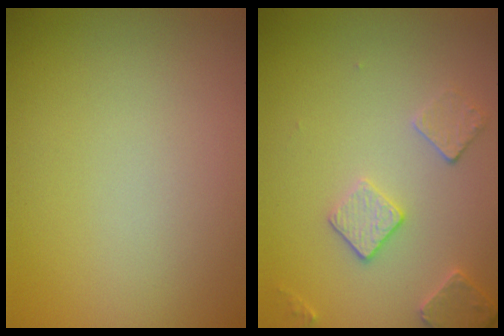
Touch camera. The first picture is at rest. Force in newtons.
{"total": 2.7, "press": 2.7, "slide": 0.7}